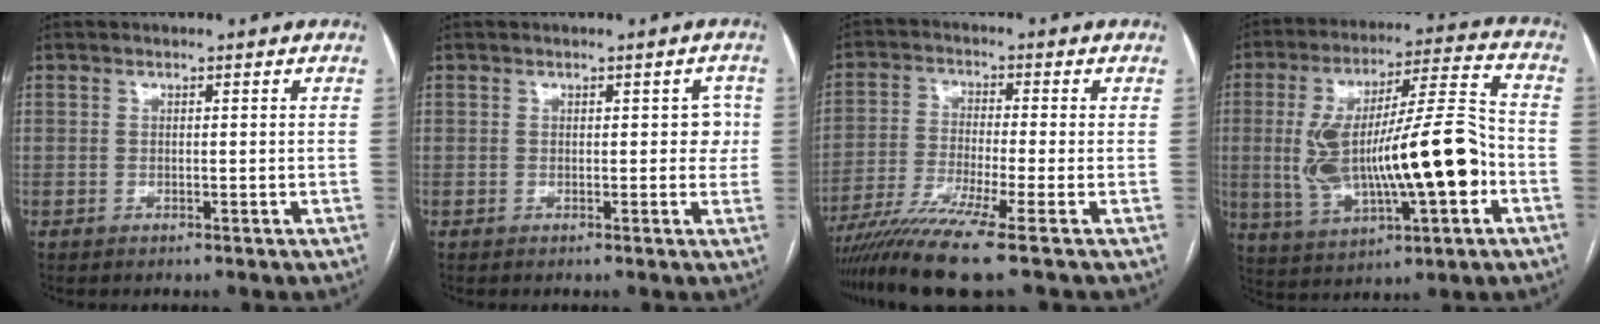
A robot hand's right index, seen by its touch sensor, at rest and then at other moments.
{"total": 2.5, "force": [0.2, 1.7, 1.9], "torque": [-0.008, 0.016, 0.000]}
{"total": 10.1, "force": [-7.3, -1.8, 6.7], "torque": [-0.121, -0.030, -0.129]}
{"total": 20.3, "force": [-3.0, 4.2, 19.6], "torque": [-0.368, 0.019, -0.036]}